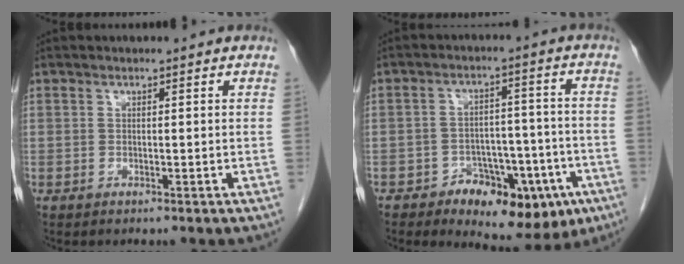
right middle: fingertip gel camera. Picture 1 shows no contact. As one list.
[{"total": 12.9, "force": [-7.0, 6.7, 8.5], "torque": [-0.092, 0.023, -0.091]}]